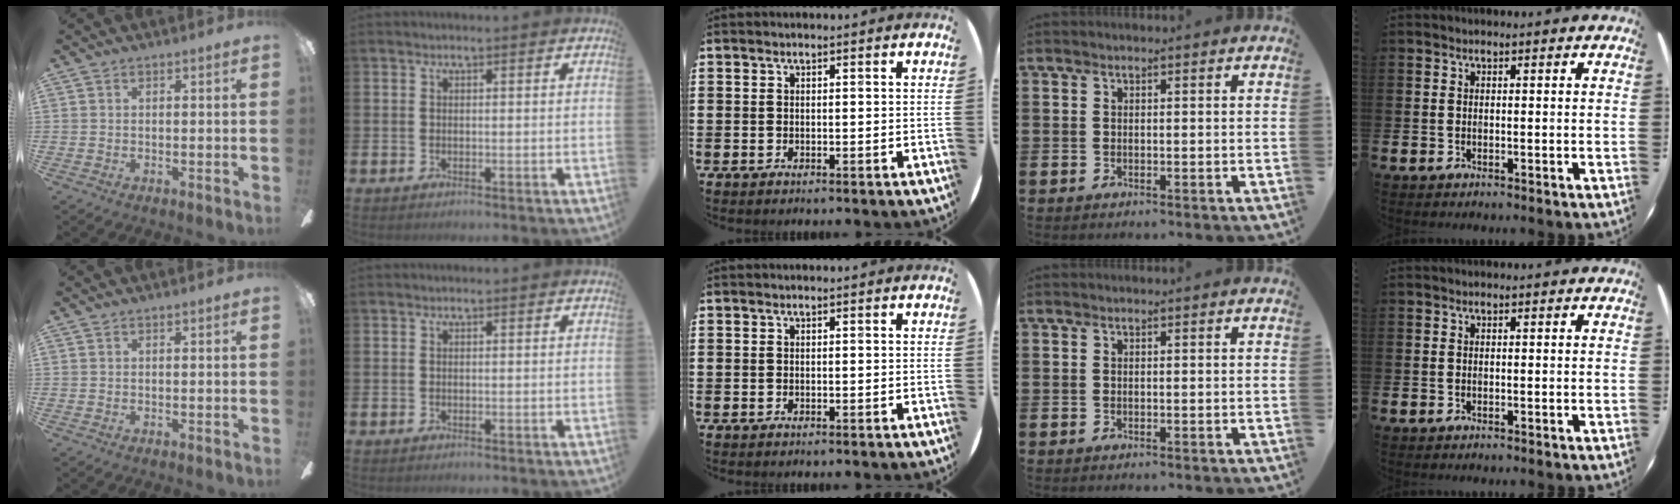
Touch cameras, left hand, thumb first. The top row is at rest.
{}